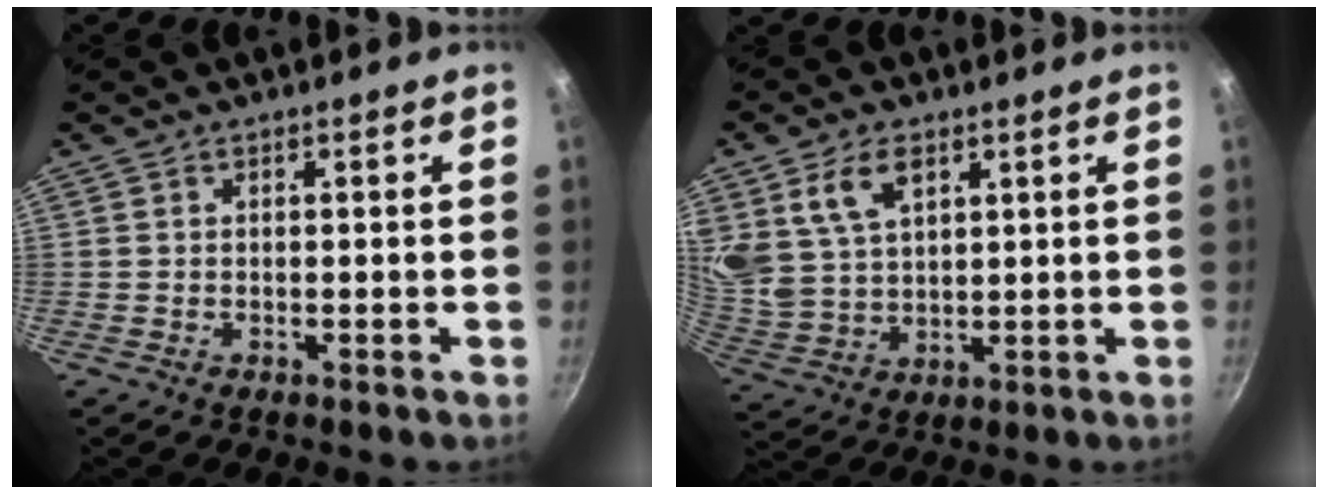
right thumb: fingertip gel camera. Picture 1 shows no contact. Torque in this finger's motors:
{"motor_torque": [0.52, 3.07, 0.70, 0.50, 0.15]}